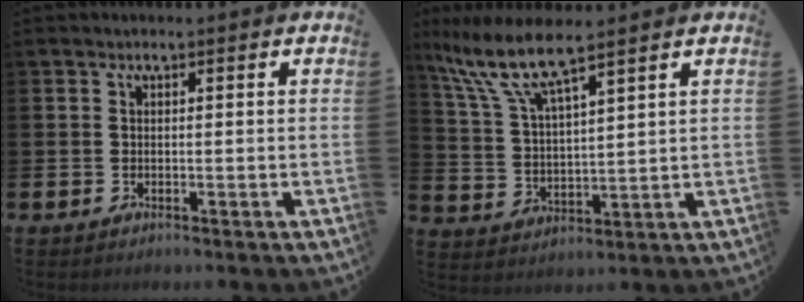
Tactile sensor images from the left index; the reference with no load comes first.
{"total": 8.3, "force": [6.8, 1.3, 4.6], "torque": [-0.117, -0.025, 0.119]}